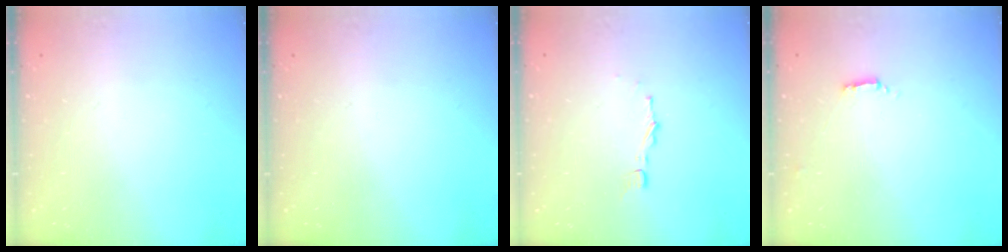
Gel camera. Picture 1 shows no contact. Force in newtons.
{"total": 0.0}
{"total": 2.6, "press": 2.6, "slide": 0.2}
{"total": 1.3, "press": 1.3, "slide": 0.4}